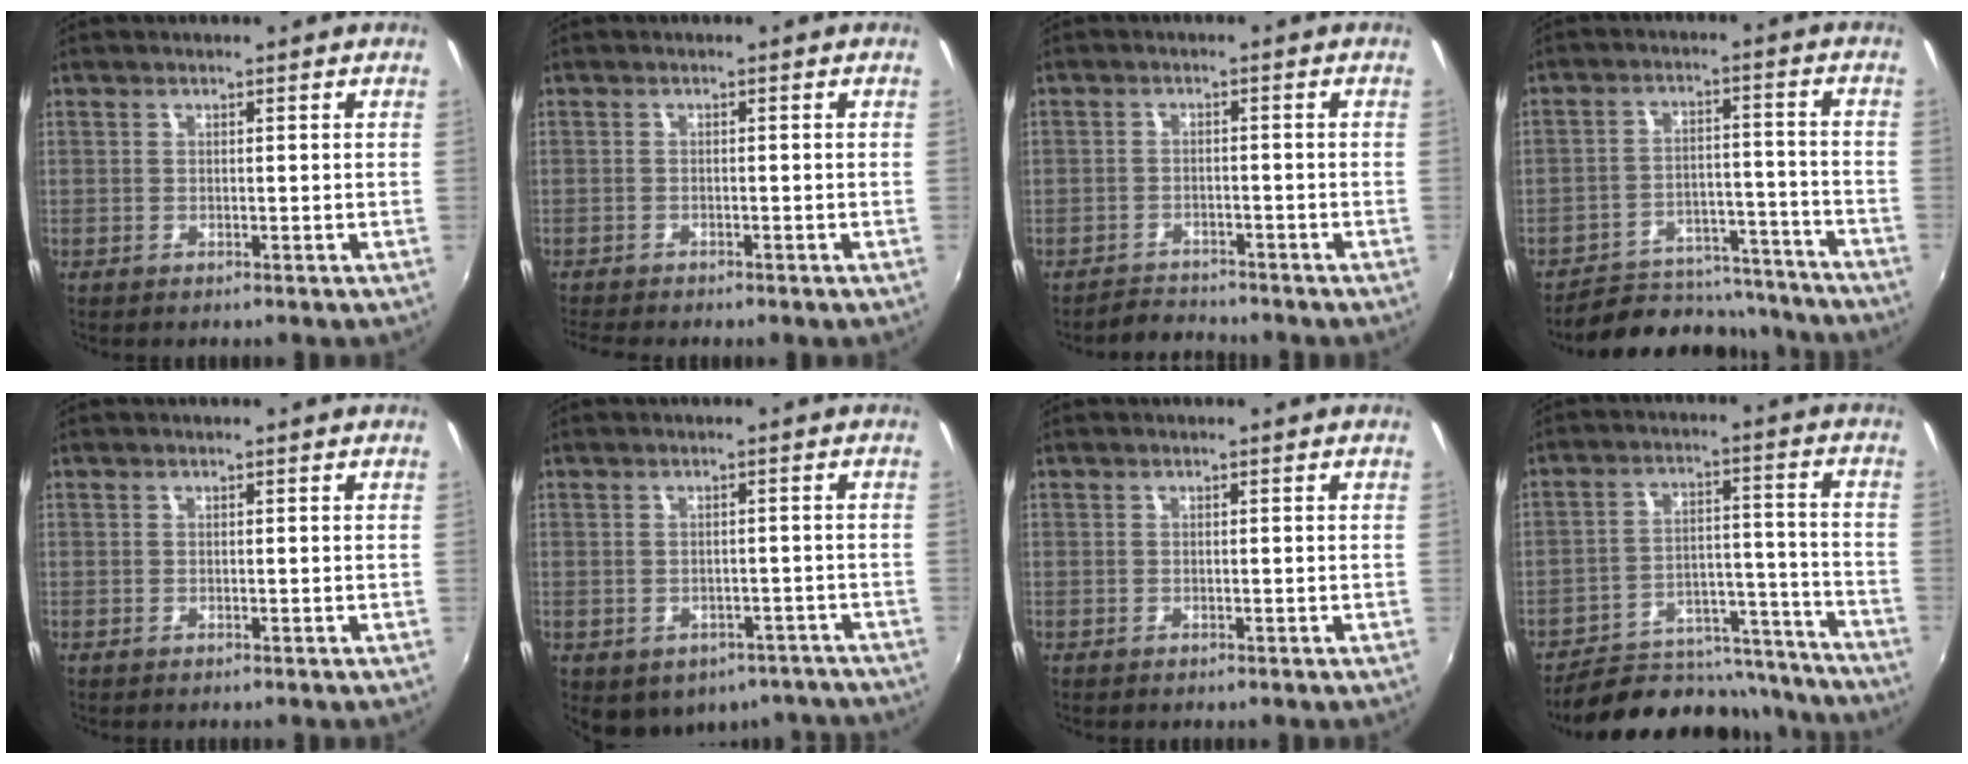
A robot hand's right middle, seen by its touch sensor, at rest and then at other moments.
{"total": 4.0, "force": [-3.6, 0.5, 1.5], "torque": [-0.038, -0.018, -0.060]}
{"total": 3.5, "force": [-3.2, 1.2, -0.4], "torque": [-0.006, 0.010, -0.057]}
{"total": 16.8, "force": [-15.0, 6.2, 4.2], "torque": [-0.088, 0.036, -0.192]}
{"total": 0.0}
{"total": 13.1, "force": [-9.0, 8.0, 5.2], "torque": [-0.105, -0.005, -0.089]}
{"total": 0.0}
{"total": 21.7, "force": [-19.2, 7.8, 6.2], "torque": [-0.112, 0.046, -0.245]}